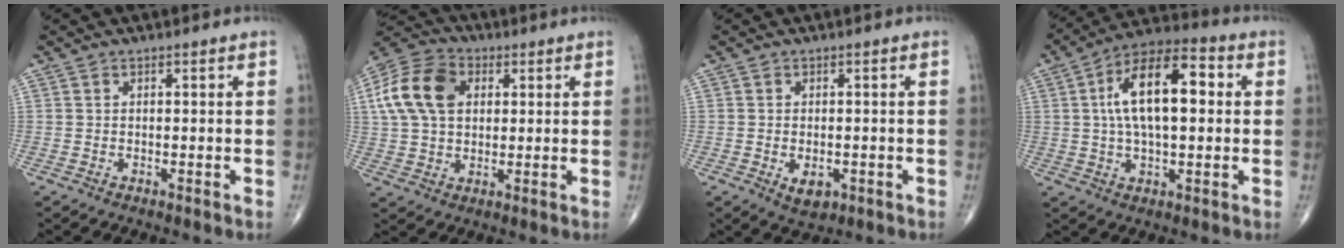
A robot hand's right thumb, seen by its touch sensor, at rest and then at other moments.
{"total": 14.1, "force": [3.3, 9.8, 9.6], "torque": [-0.176, 0.015, 0.054]}
{"total": 4.0, "force": [-1.3, 2.4, 2.9], "torque": [-0.036, 0.000, -0.011]}
{"total": 16.4, "force": [2.4, 7.7, 14.3], "torque": [-0.239, 0.026, 0.033]}